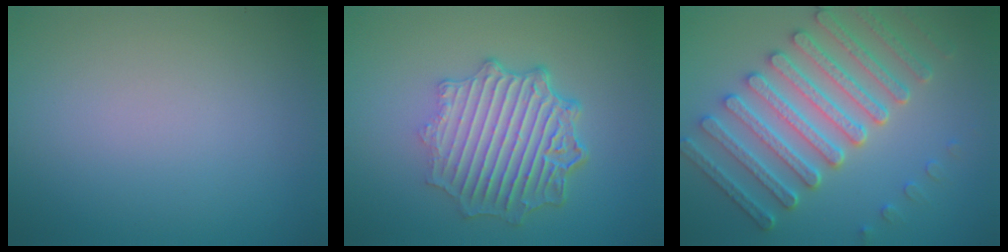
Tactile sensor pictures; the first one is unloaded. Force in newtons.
{"total": 6.9, "press": 5.3, "slide": 4.4}
{"total": 7.7, "press": 6.5, "slide": 4.0}